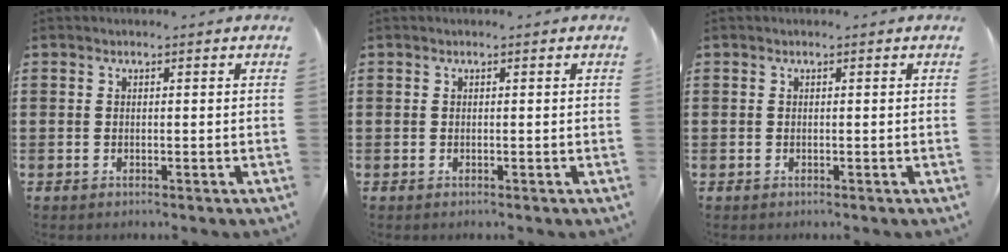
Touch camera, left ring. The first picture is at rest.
{"total": 0.0}
{"total": 0.0}